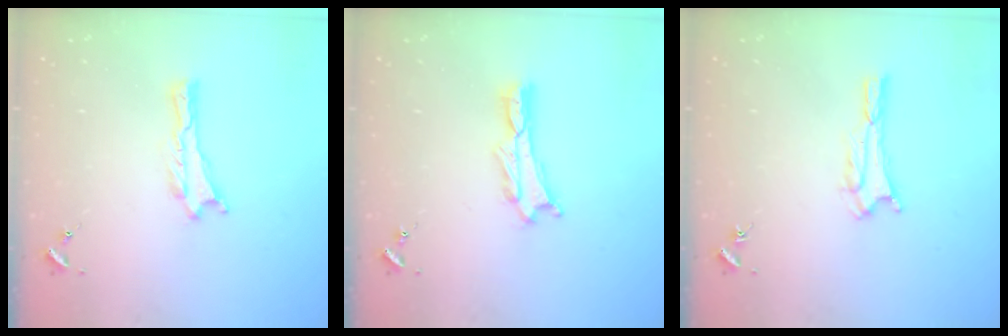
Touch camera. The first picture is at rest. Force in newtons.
{"total": 1.1, "press": 1.1, "slide": 0.2}
{"total": 3.3, "press": 3.3, "slide": 0.4}